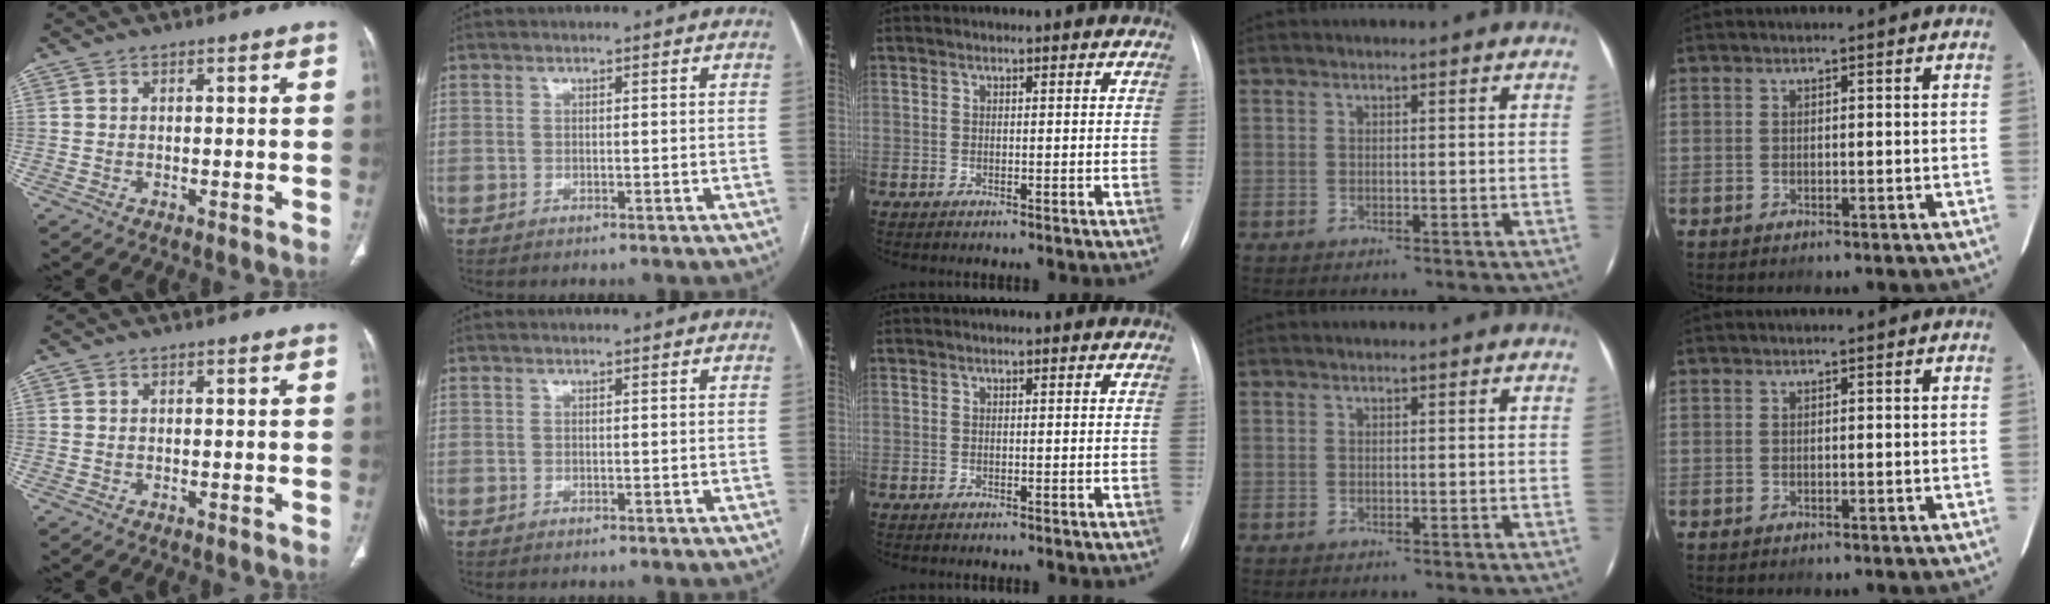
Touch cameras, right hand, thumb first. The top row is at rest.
{}